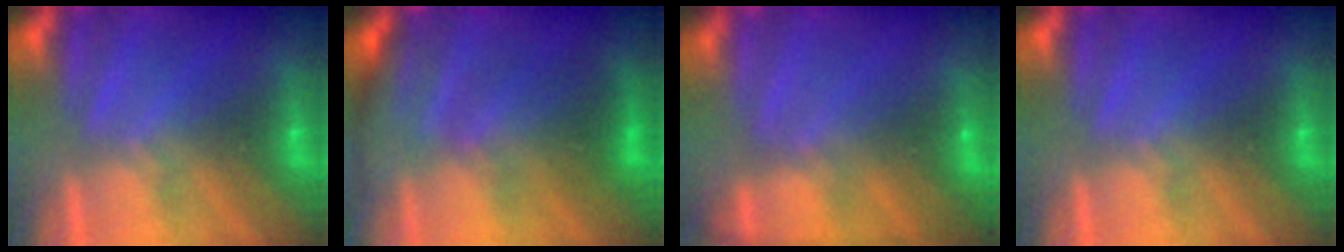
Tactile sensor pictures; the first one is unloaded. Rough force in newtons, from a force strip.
{"total": 2.5}
{"total": 7.6}
{"total": 0.0}